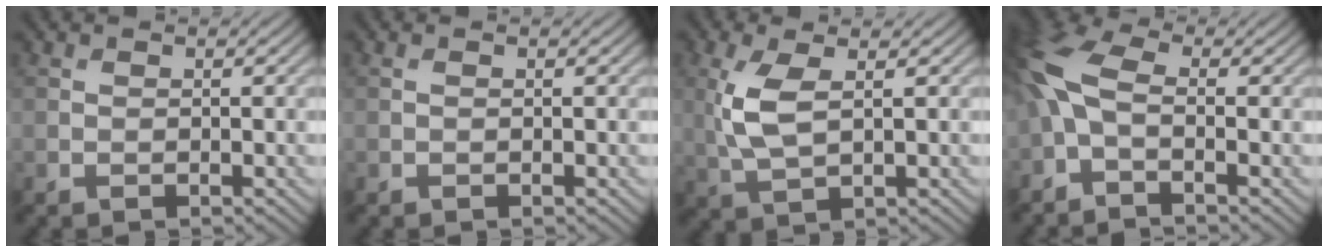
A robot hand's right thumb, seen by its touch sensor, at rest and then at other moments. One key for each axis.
{"total": 0.0}
{"total": 5.6, "fx": 1.0, "fy": 2.3, "fz": 5.0, "tx": -0.131, "ty": 0.002, "tz": 0.023}
{"total": 6.8, "fx": -1.1, "fy": 3.1, "fz": 6.0, "tx": -0.151, "ty": 0.010, "tz": -0.041}